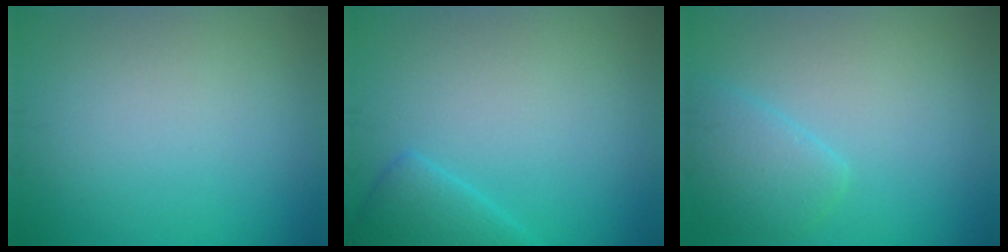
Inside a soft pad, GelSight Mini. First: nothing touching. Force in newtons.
{"total": 2.7, "press": 2.7, "slide": 0.2}
{"total": 2.9, "press": 2.9, "slide": 0.1}